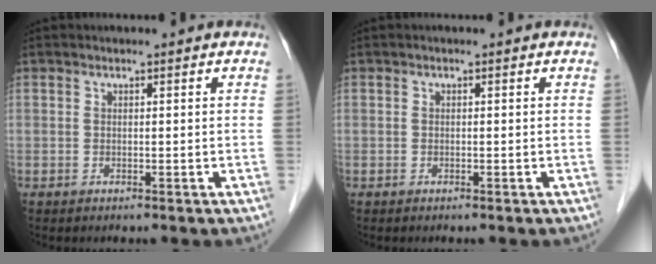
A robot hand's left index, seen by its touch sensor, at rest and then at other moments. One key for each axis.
{"total": 0.0}